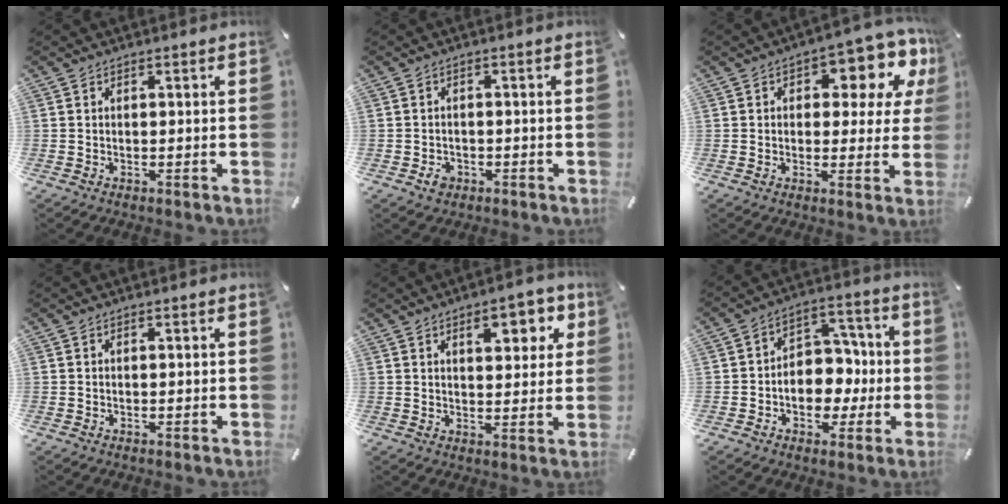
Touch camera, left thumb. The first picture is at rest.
{"total": 2.4, "force": [-1.1, 2.0, 0.9], "torque": [-0.016, 0.007, -0.022]}
{"total": 12.0, "force": [5.3, 6.3, 8.7], "torque": [-0.103, -0.039, 0.086]}
{"total": 0.0}
{"total": 9.0, "force": [4.3, 4.6, 6.5], "torque": [-0.073, -0.015, 0.063]}
{"total": 9.4, "force": [-1.9, 8.4, 3.7], "torque": [-0.041, 0.021, -0.030]}